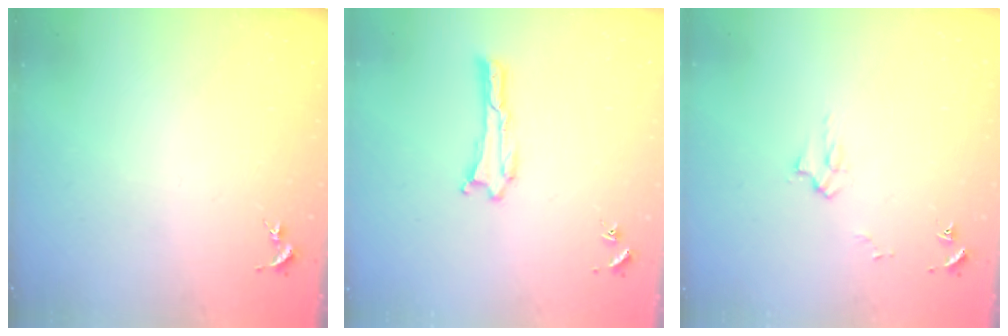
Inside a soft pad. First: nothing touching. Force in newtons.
{"total": 0.0}
{"total": 2.6, "press": 2.6, "slide": 0.3}